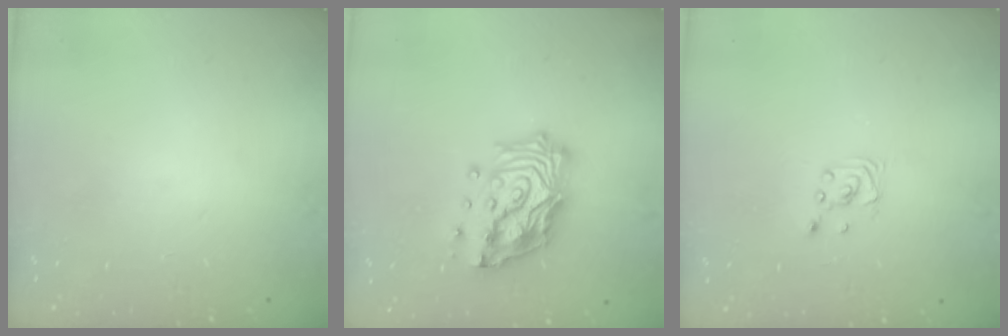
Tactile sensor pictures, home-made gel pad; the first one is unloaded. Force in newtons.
{"total": 20.7, "press": 20.5, "slide": 3.0}
{"total": 2.2, "press": 2.2, "slide": 0.1}